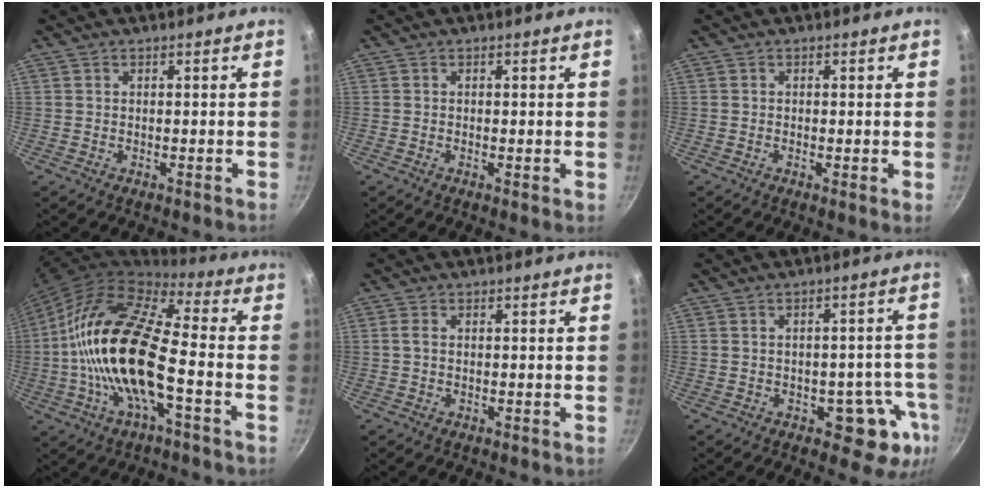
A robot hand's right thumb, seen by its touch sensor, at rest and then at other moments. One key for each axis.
{"total": 0.7, "fx": 0.0, "fy": 0.2, "fz": 0.7, "tx": -0.010, "ty": -0.002, "tz": -0.003}
{"total": 1.2, "fx": -0.1, "fy": 0.2, "fz": 1.2, "tx": -0.018, "ty": -0.006, "tz": -0.006}
{"total": 20.9, "fx": -3.8, "fy": 8.0, "fz": 18.9, "tx": -0.357, "ty": 0.033, "tz": -0.089}
{"total": 1.3, "fx": 0.0, "fy": 0.8, "fz": 1.0, "tx": -0.024, "ty": 0.003, "tz": -0.002}
{"total": 9.3, "fx": -3.7, "fy": 5.8, "fz": 6.3, "tx": -0.014, "ty": 0.032, "tz": -0.037}